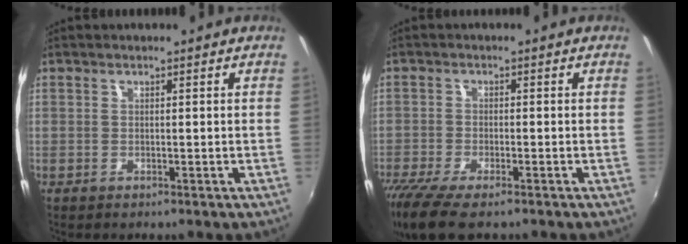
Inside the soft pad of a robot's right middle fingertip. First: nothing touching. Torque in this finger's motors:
{"motor_torque": [1.12, -1.02, 0.23, 0.08]}